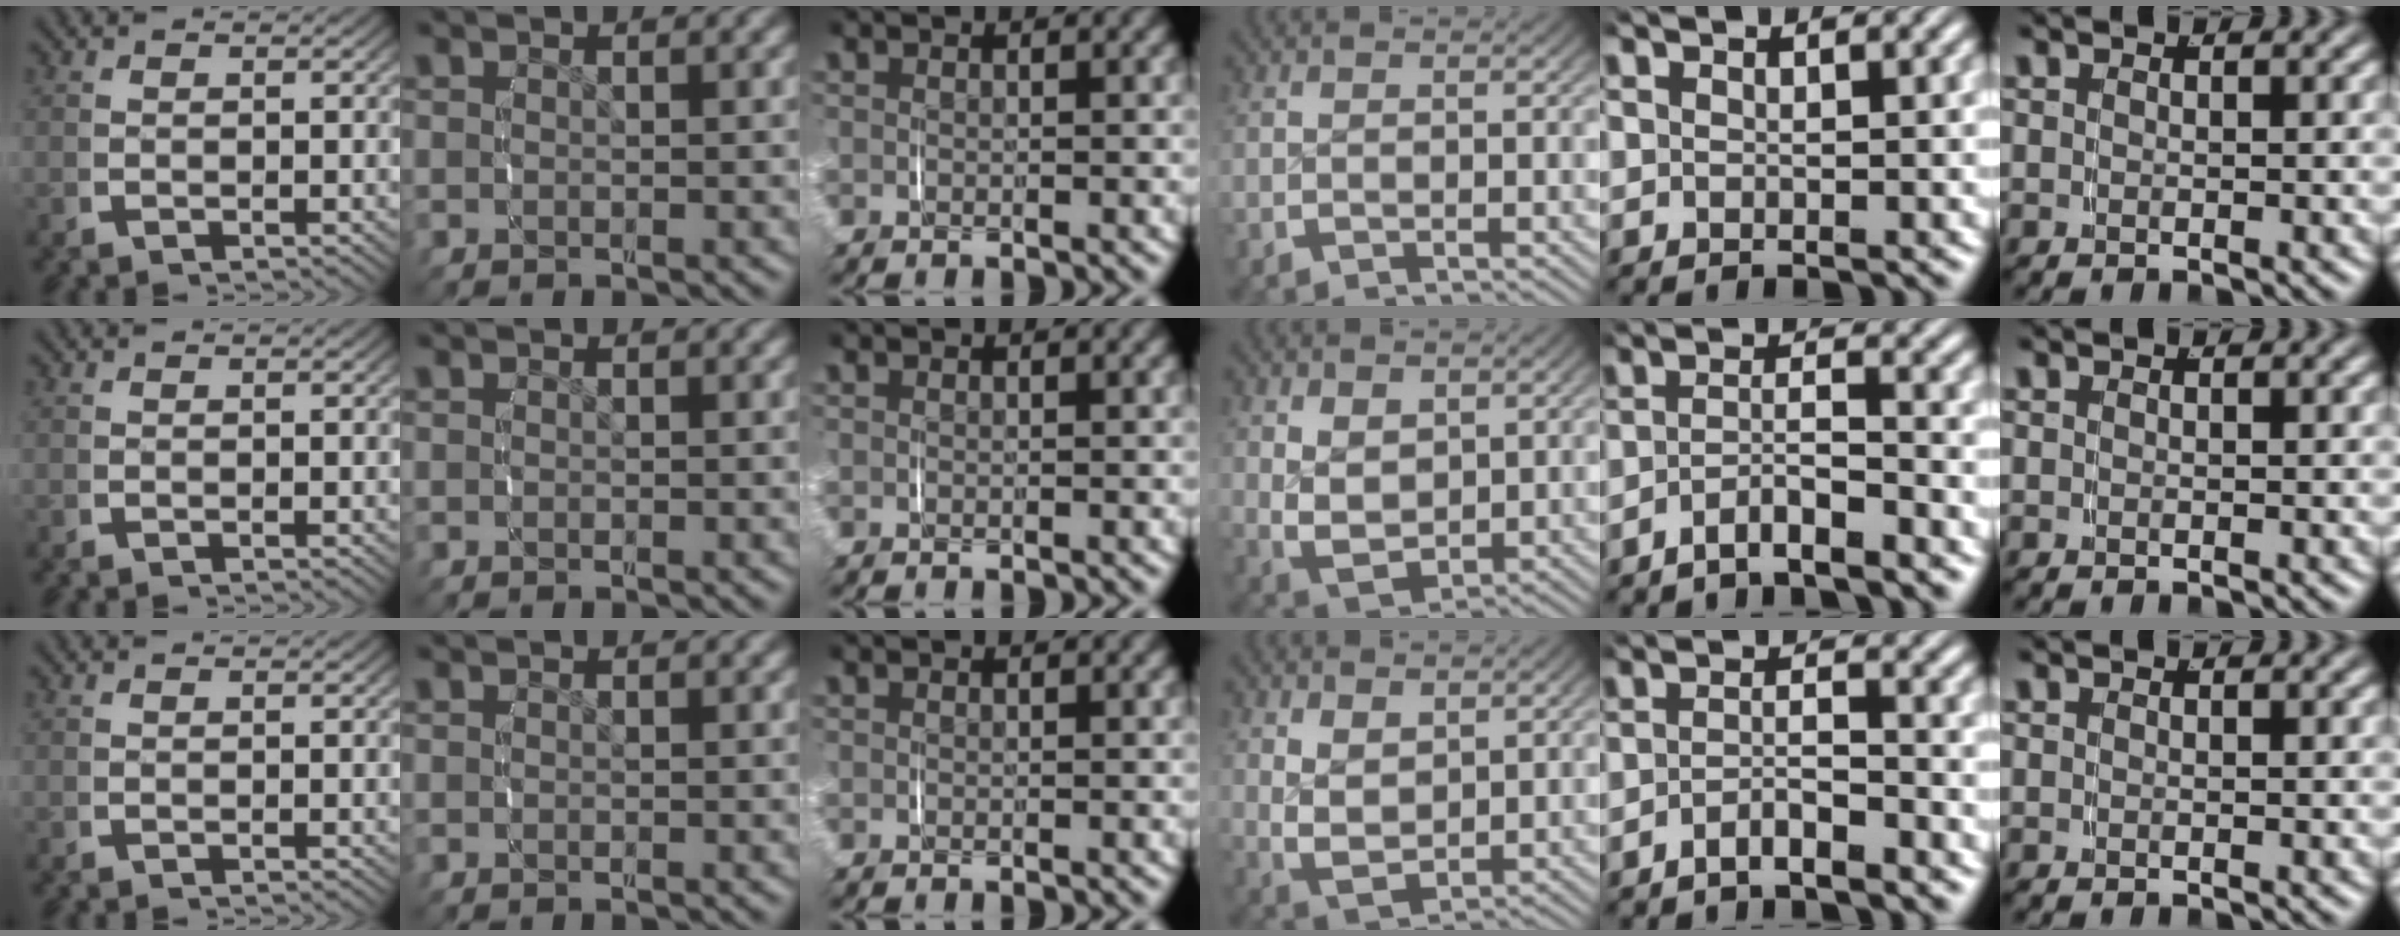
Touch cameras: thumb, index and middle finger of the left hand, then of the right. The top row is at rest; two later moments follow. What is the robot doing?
{"motion": "lift_and_place", "object": "pen bag"}